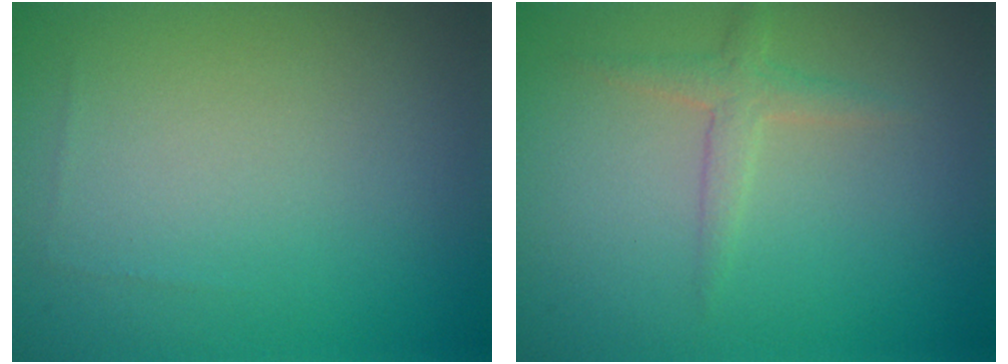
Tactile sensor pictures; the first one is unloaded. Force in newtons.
{"total": 1.7, "press": 1.7, "slide": 0.1}